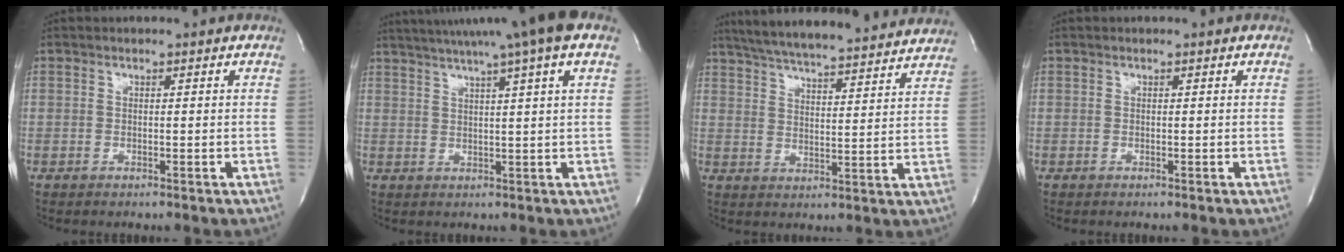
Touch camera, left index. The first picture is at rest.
{"total": 13.3, "force": [9.6, -1.0, 9.2], "torque": [-0.153, 0.029, 0.124]}
{"total": 24.1, "force": [22.0, 2.5, 9.6], "torque": [-0.161, 0.001, 0.296]}
{"total": 0.0}